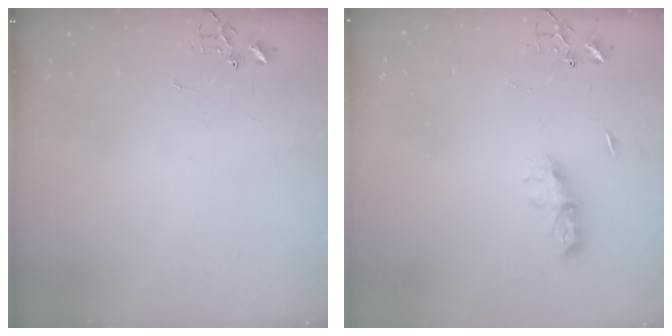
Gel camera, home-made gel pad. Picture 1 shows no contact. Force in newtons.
{"total": 7.4, "press": 7.4, "slide": 0.4}